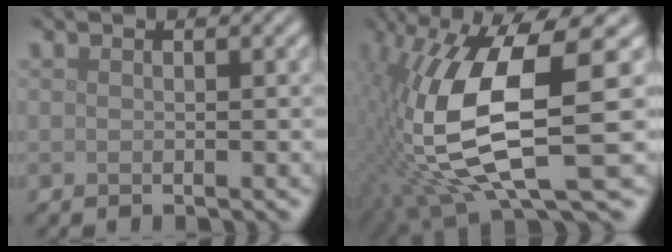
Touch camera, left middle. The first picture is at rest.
{"total": 12.6, "force": [-0.6, 4.0, 12.0], "torque": [-0.252, -0.023, -0.003]}